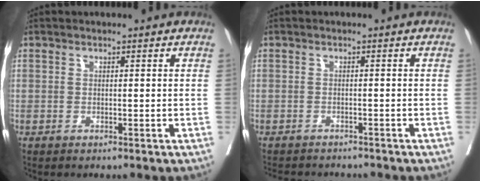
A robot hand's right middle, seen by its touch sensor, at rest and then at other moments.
{"total": 6.8, "force": [-6.3, 2.0, 1.6], "torque": [-0.018, -0.006, -0.084]}